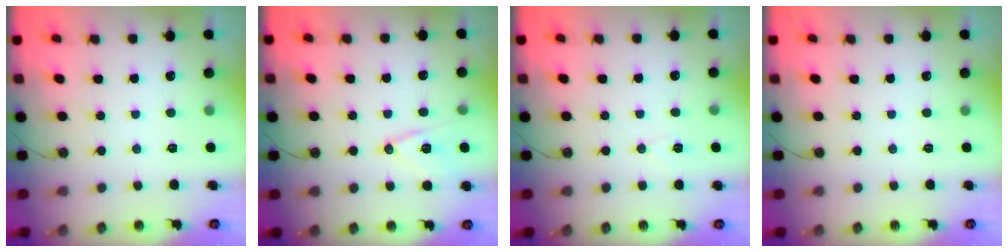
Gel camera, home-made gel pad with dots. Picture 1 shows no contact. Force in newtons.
{"total": 10.6, "press": 10.2, "slide": 2.8}
{"total": 5.6, "press": 5.4, "slide": 1.5}
{"total": 0.0}